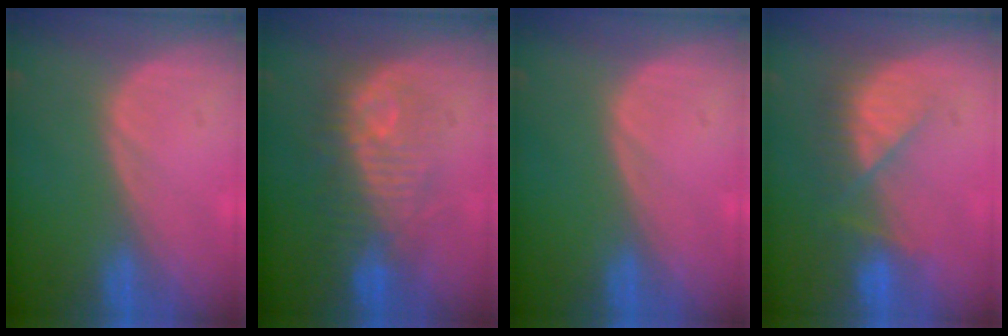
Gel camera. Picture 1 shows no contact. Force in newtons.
{"total": 9.1, "press": 8.9, "slide": 2.0}
{"total": 0.0}
{"total": 7.4, "press": 6.6, "slide": 3.3}